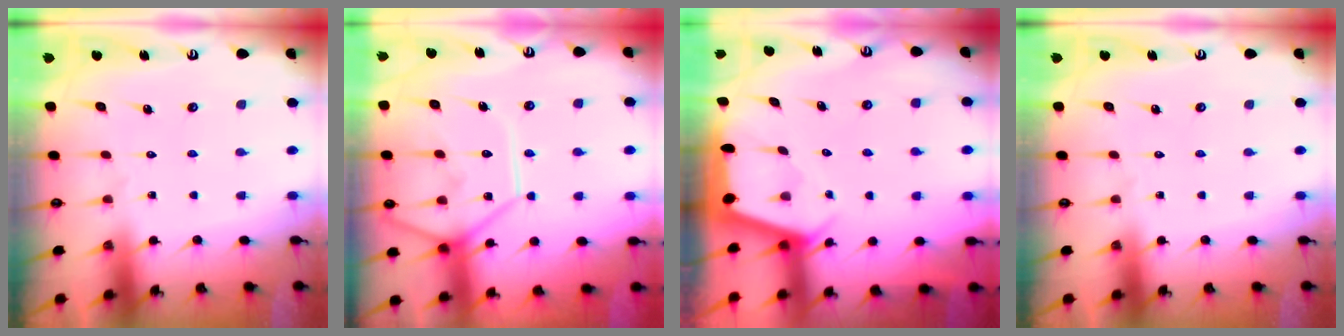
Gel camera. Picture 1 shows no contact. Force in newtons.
{"total": 14.7, "press": 14.6, "slide": 1.7}
{"total": 2.4, "press": 2.4, "slide": 0.3}
{"total": 0.0}